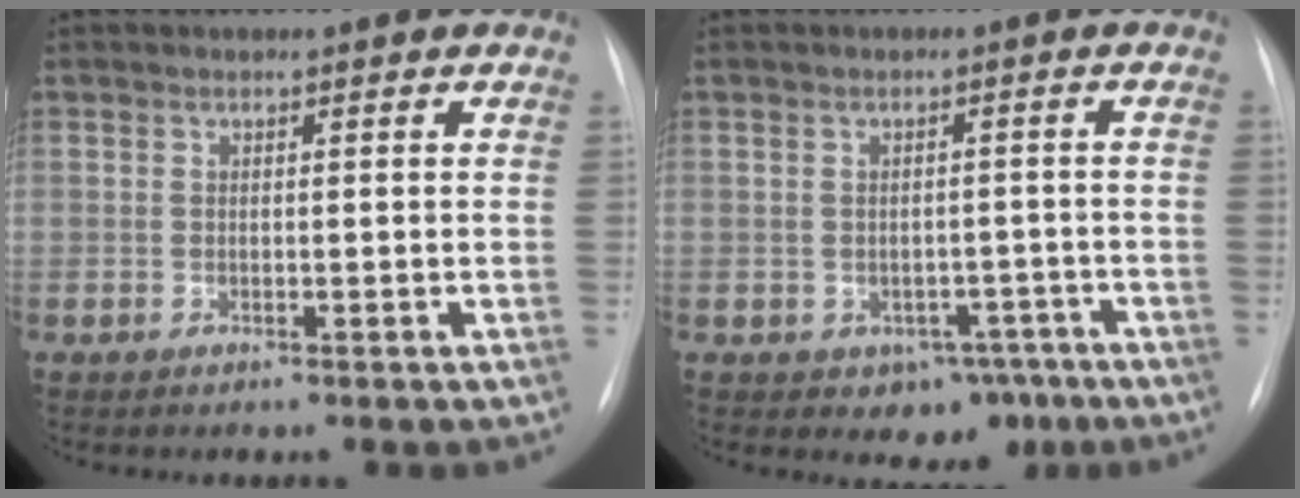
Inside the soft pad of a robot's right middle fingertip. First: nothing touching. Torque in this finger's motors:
{"motor_torque": [0.50, -0.37, 0.02, 0.01]}